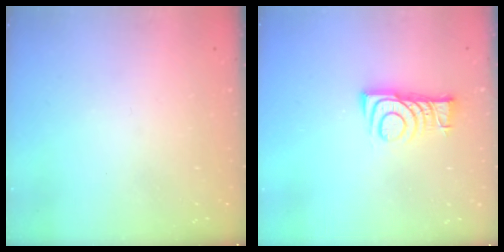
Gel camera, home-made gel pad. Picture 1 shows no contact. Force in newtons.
{"total": 8.0, "press": 7.9, "slide": 0.5}